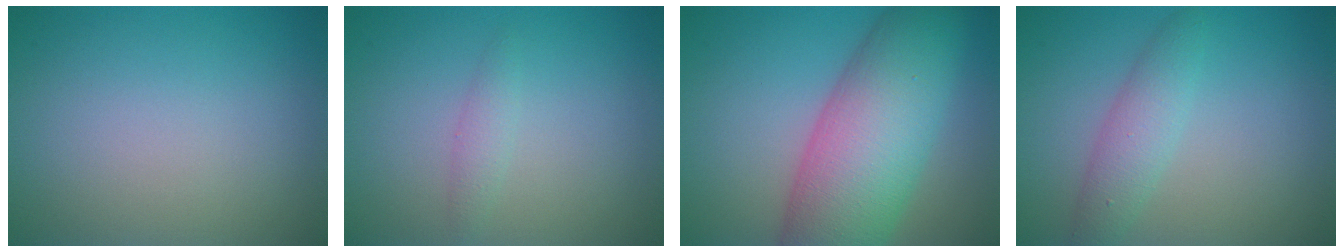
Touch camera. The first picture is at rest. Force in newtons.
{"total": 1.2, "press": 1.2, "slide": 0.0}
{"total": 11.6, "press": 11.6, "slide": 0.4}
{"total": 2.8, "press": 2.8, "slide": 0.1}